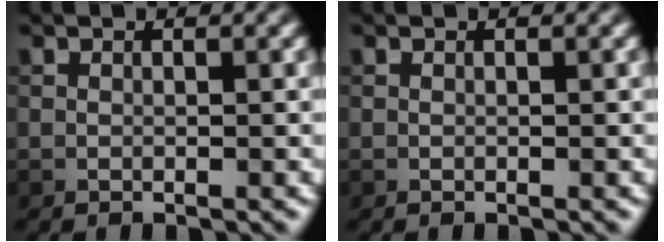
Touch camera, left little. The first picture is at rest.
{"total": 0.0}